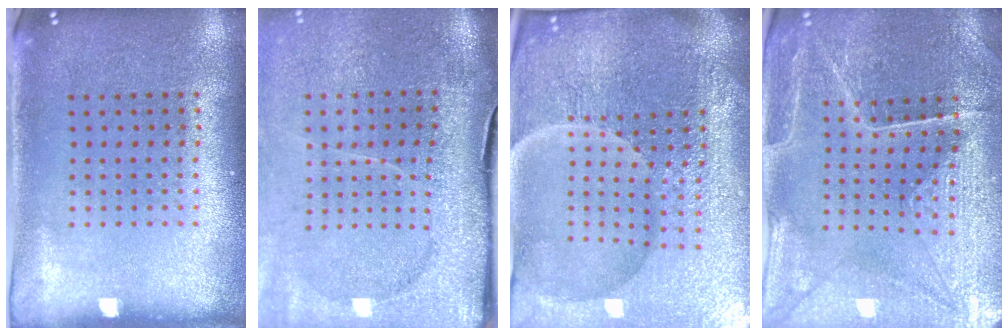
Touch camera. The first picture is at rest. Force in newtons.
{"total": 4.4, "press": 3.5, "slide": 2.6}
{"total": 5.9, "press": 5.4, "slide": 2.4}
{"total": 3.4, "press": 3.4, "slide": 0.4}